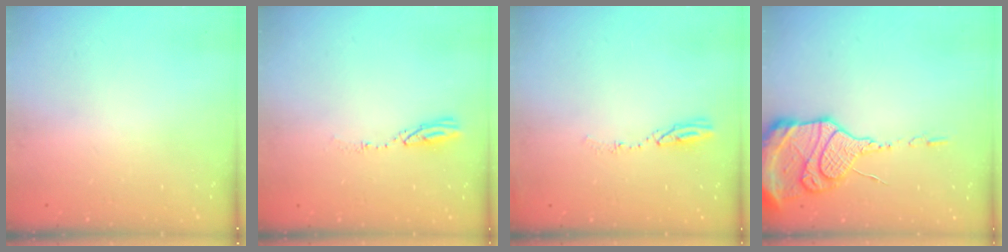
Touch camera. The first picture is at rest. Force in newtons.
{"total": 3.8, "press": 3.8, "slide": 0.3}
{"total": 4.8, "press": 4.8, "slide": 0.4}
{"total": 19.7, "press": 18.9, "slide": 5.7}